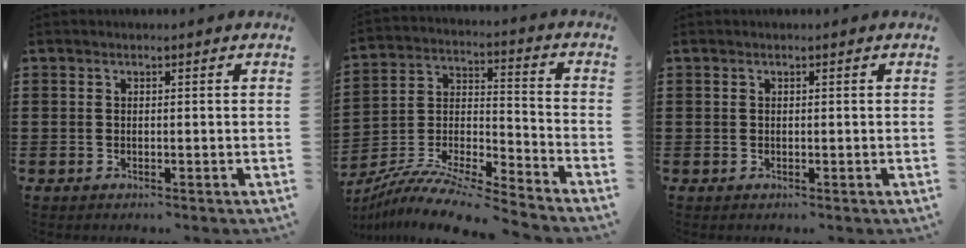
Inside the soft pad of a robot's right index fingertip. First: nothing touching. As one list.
[{"total": 9.1, "force": [-8.6, 0.3, 2.9], "torque": [-0.057, 0.002, -0.177]}, {"total": 0.0}]